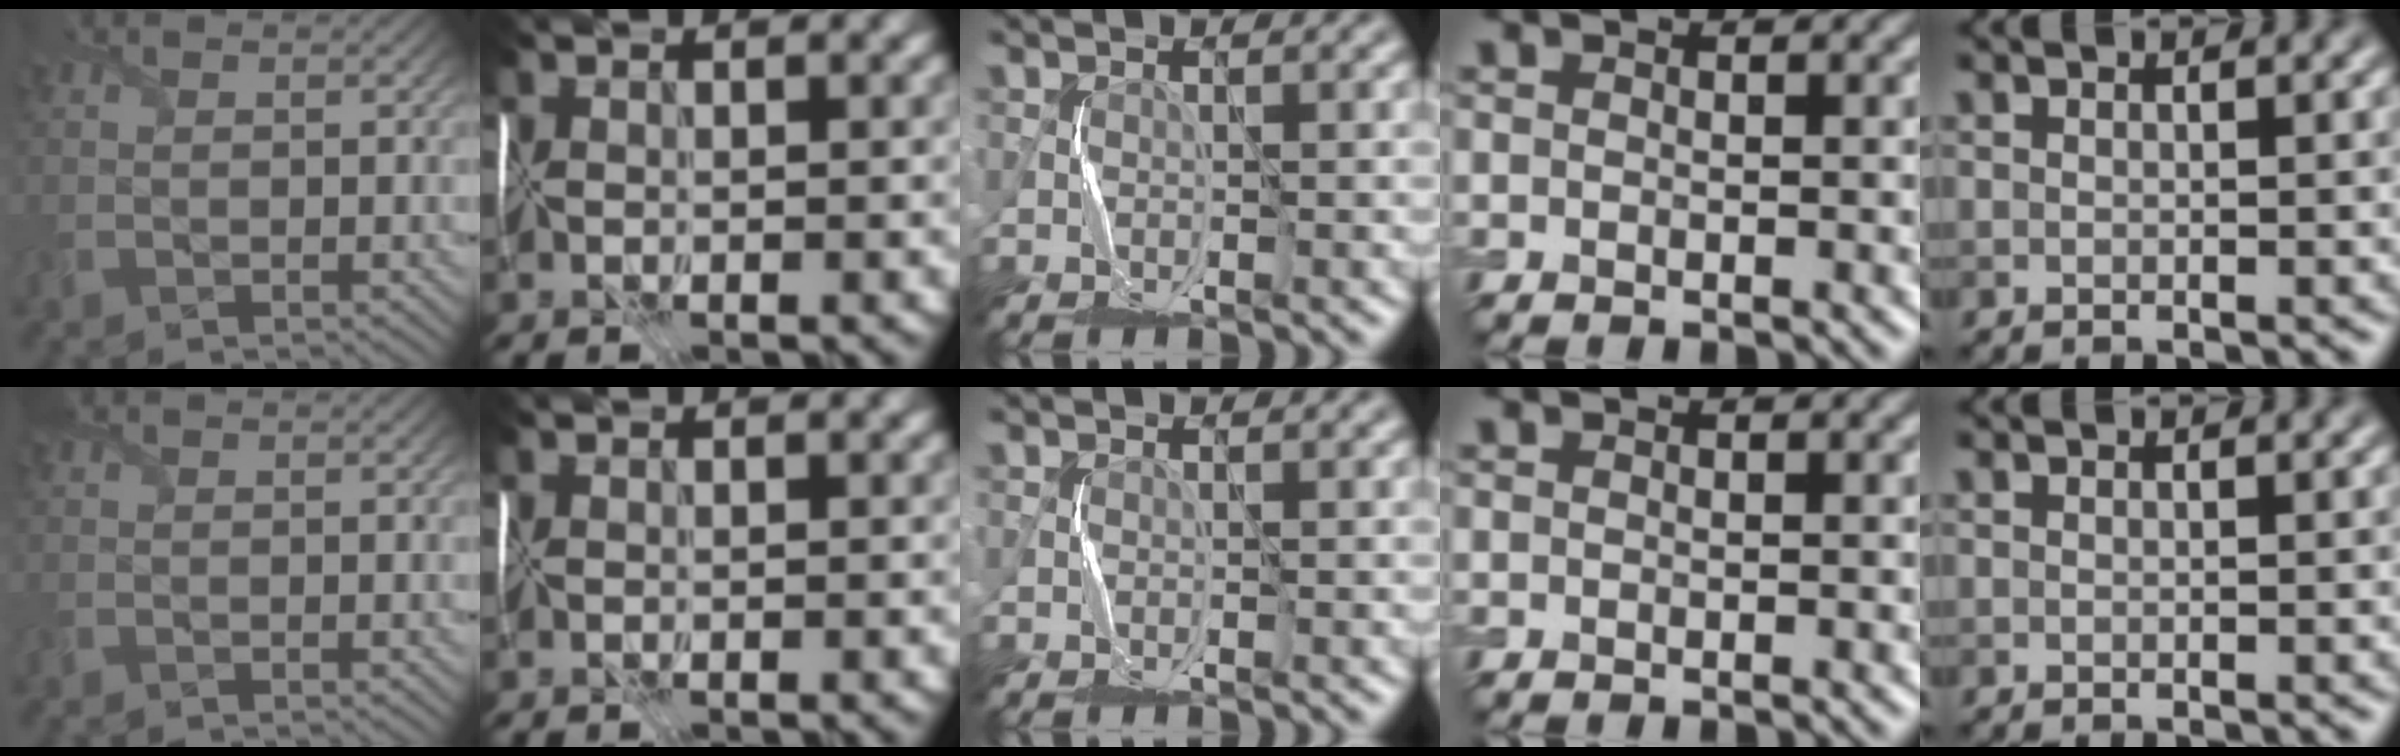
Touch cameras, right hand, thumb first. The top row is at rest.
{}